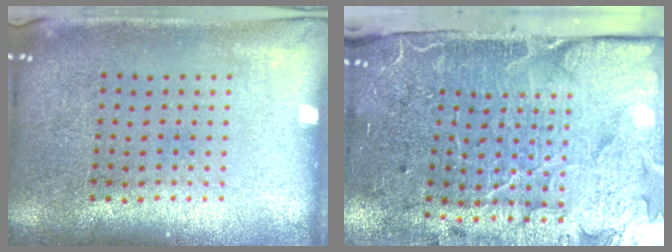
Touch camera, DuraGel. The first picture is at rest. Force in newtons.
{"total": 5.1, "press": 4.0, "slide": 3.2}